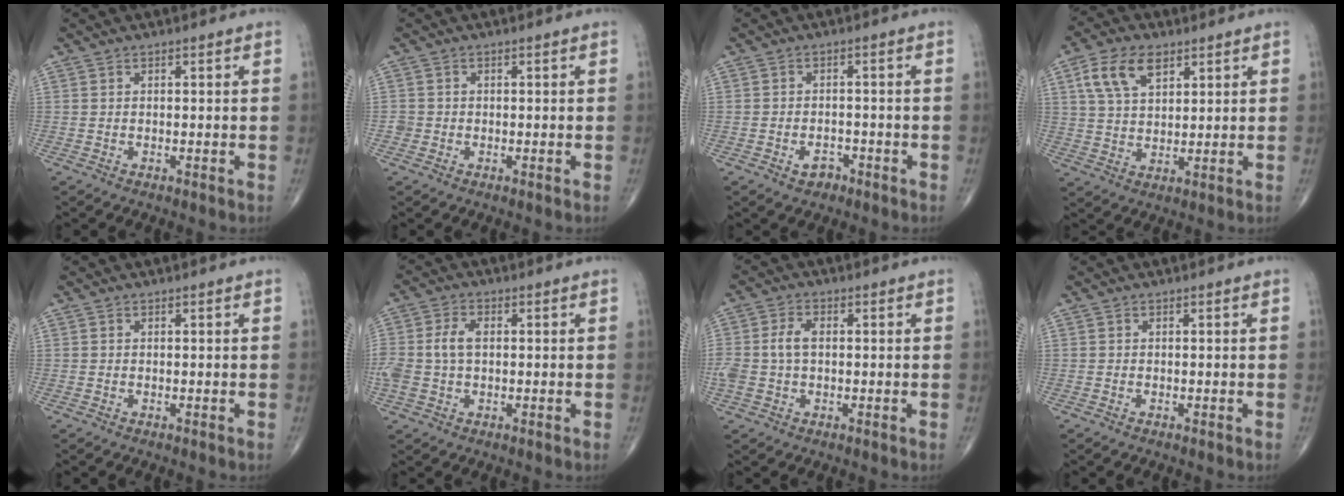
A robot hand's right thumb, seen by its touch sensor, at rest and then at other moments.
{"total": 1.5, "force": [-0.3, 1.4, 0.1], "torque": [0.008, 0.006, -0.009]}
{"total": 2.9, "force": [-1.7, 2.0, 1.3], "torque": [-0.009, 0.013, -0.022]}
{"total": 9.2, "force": [4.4, 5.3, 6.2], "torque": [-0.110, -0.006, 0.083]}
{"total": 0.0}
{"total": 7.1, "force": [0.2, 4.6, 5.4], "torque": [-0.135, 0.018, 0.006]}
{"total": 6.0, "force": [0.1, 3.8, 4.6], "torque": [-0.114, 0.017, 0.002]}
{"total": 0.0}